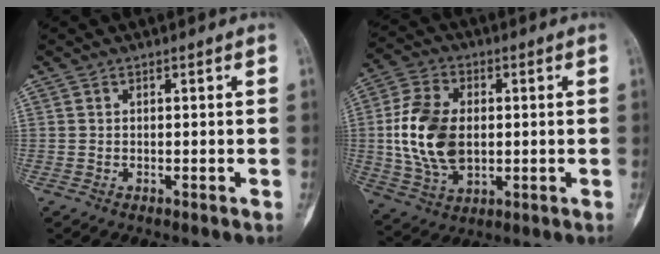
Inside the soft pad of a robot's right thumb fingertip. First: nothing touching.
{"total": 14.4, "force": [0.3, 9.3, 11.0], "torque": [-0.211, 0.001, 0.011]}